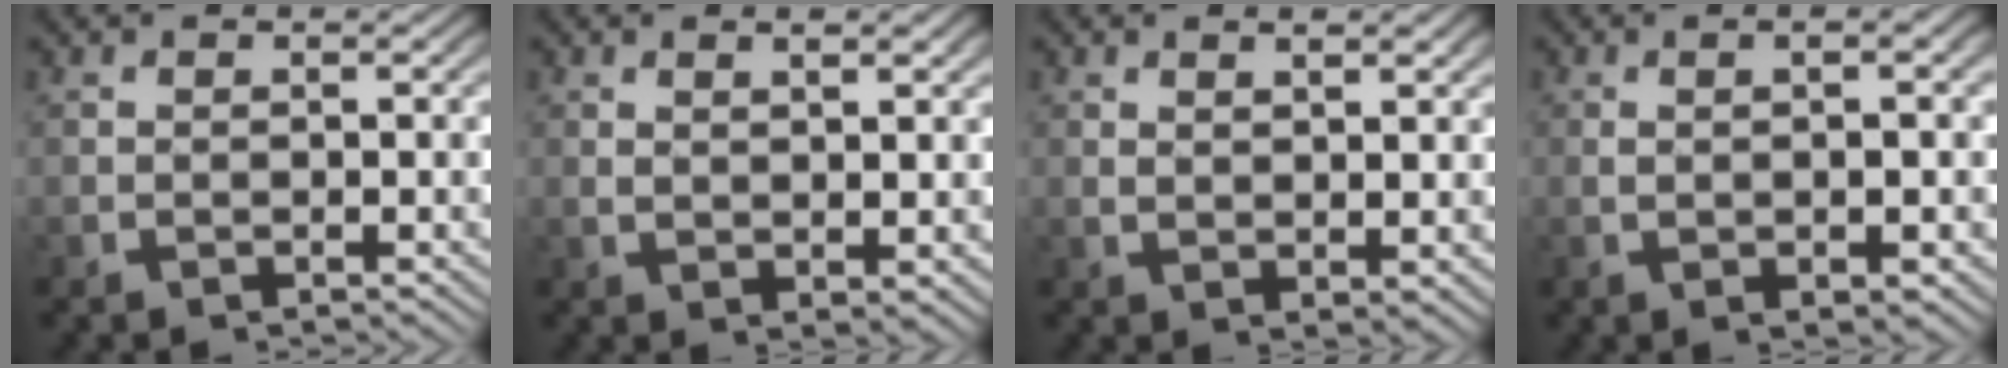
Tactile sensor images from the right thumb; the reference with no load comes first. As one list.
[{"total": 2.2, "force": [1.1, 0.2, 1.8], "torque": [-0.033, -0.004, 0.029]}, {"total": 2.0, "force": [1.3, 0.2, 1.5], "torque": [-0.029, -0.004, 0.032]}, {"total": 3.8, "force": [0.4, 0.7, 3.7], "torque": [-0.062, 0.006, 0.010]}]